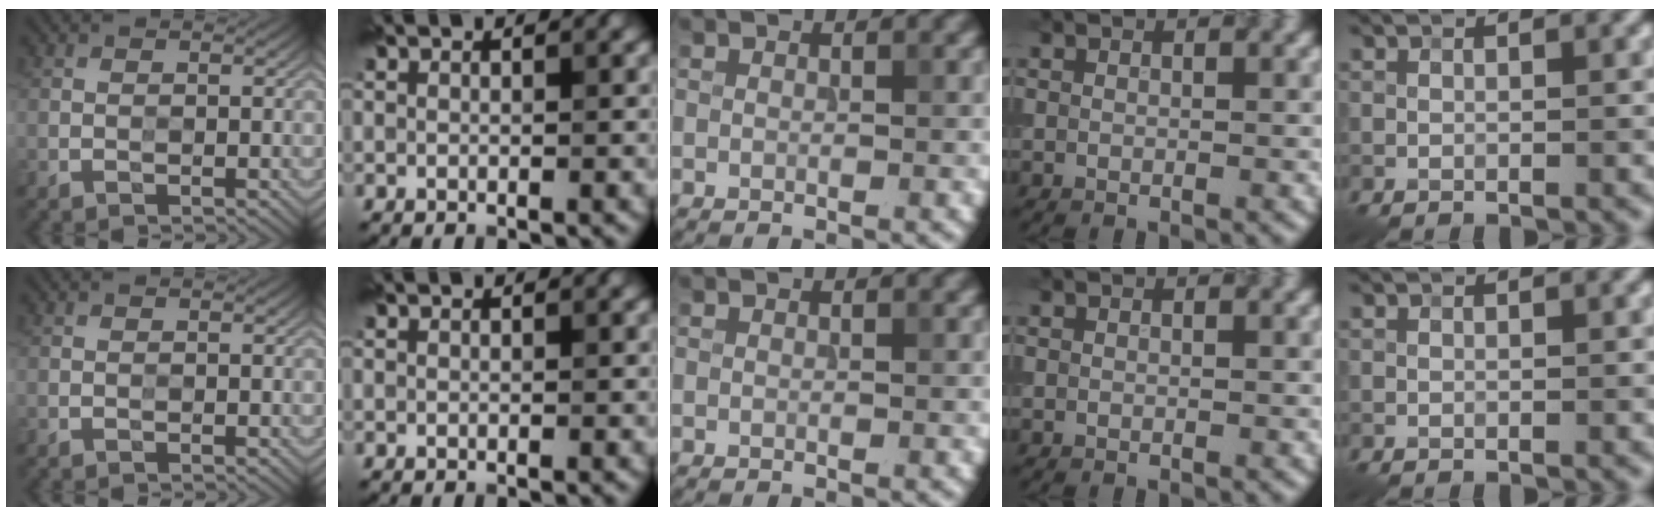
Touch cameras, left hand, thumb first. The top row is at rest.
{"thumb": {"total": 1.2, "force": [0.9, -0.5, -0.7], "torque": [0.014, 0.007, 0.008]}}